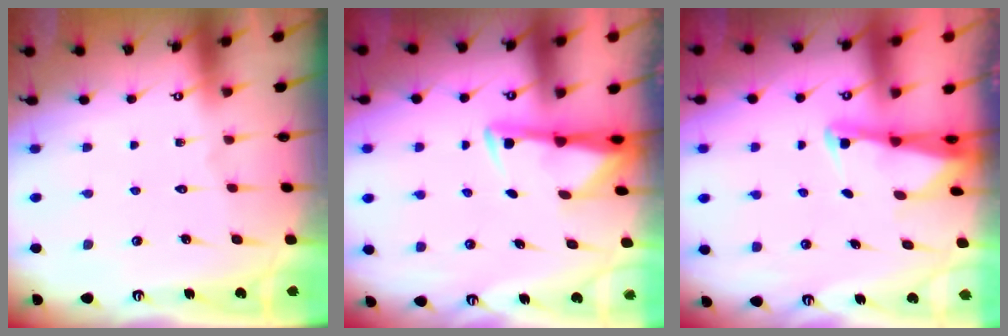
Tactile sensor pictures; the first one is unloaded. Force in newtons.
{"total": 2.8, "press": 2.8, "slide": 0.5}
{"total": 2.4, "press": 2.4, "slide": 0.3}